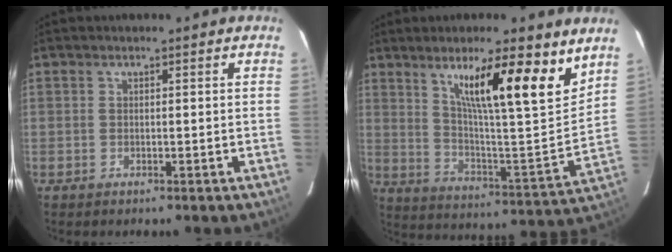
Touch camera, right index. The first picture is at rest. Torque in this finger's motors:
{"motor_torque": [1.12, 1.02, 0.43, 0.21]}